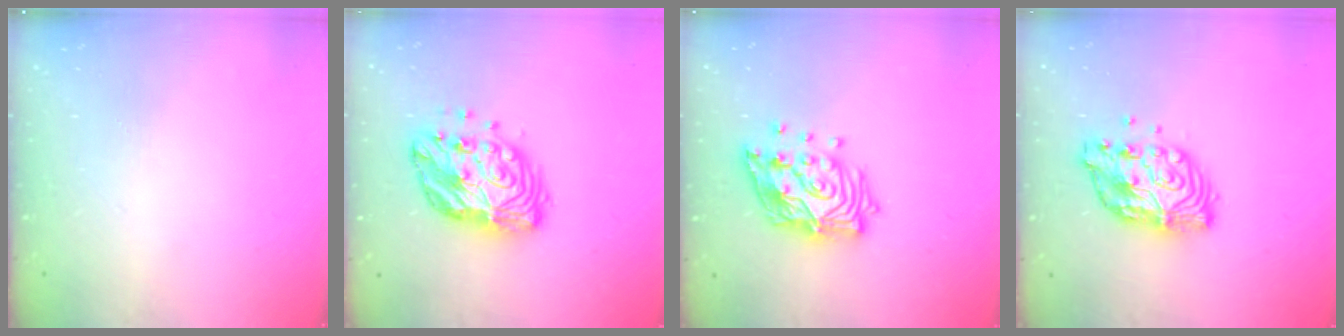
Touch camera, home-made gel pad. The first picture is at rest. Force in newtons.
{"total": 12.7, "press": 12.7, "slide": 0.6}
{"total": 17.9, "press": 17.8, "slide": 2.1}
{"total": 11.0, "press": 10.9, "slide": 0.9}